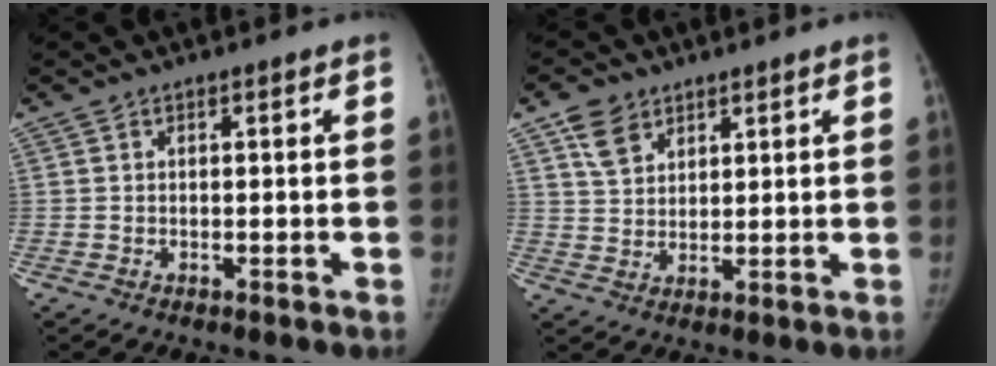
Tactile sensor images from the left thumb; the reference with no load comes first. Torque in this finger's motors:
{"motor_torque": [0.95, 0.98, 0.82, -0.56, 0.22]}